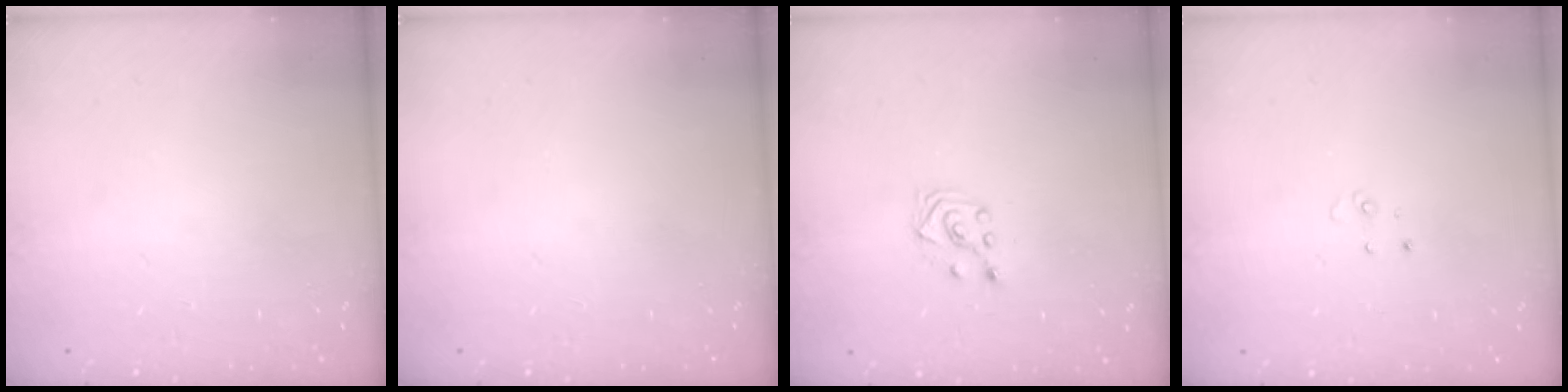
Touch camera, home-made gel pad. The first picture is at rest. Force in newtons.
{"total": 0.0}
{"total": 3.1, "press": 3.1, "slide": 0.8}
{"total": 2.7, "press": 2.7, "slide": 0.2}